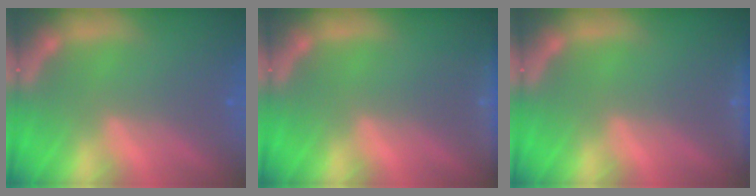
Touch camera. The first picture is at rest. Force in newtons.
{"total": 3.0}
{"total": 1.9}